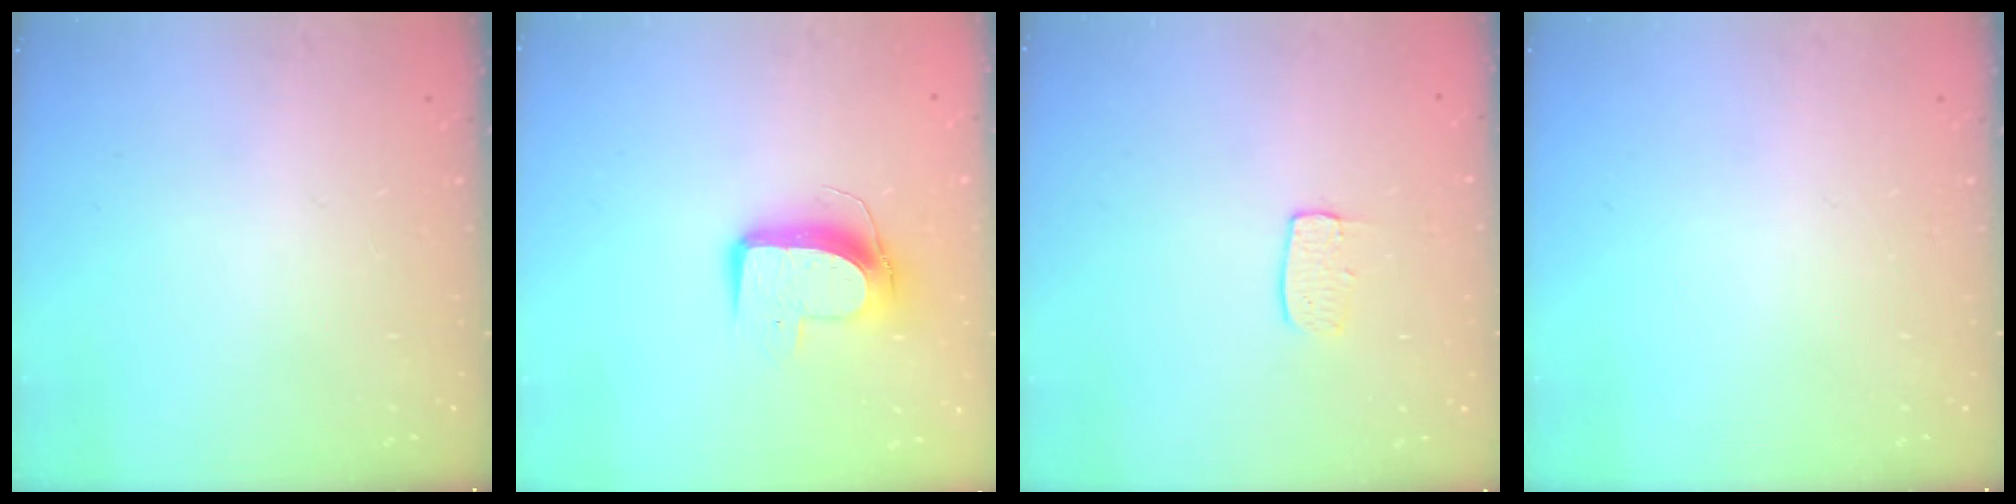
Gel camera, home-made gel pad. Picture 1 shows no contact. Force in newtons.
{"total": 10.2, "press": 10.2, "slide": 0.4}
{"total": 6.7, "press": 6.6, "slide": 0.4}
{"total": 0.0}